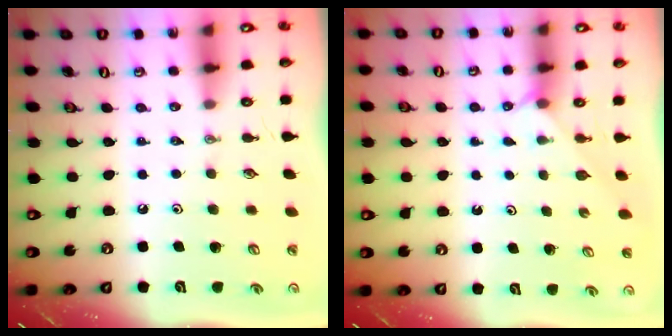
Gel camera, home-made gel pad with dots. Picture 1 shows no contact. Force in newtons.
{"total": 1.9, "press": 1.9, "slide": 0.3}